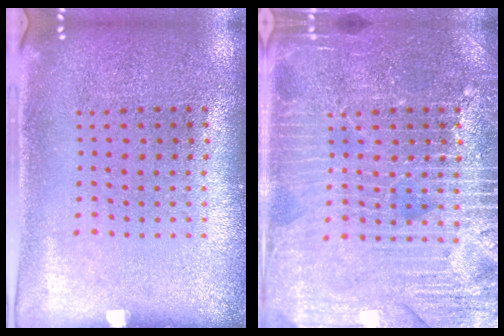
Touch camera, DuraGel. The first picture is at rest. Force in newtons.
{"total": 4.2, "press": 4.2, "slide": 0.6}